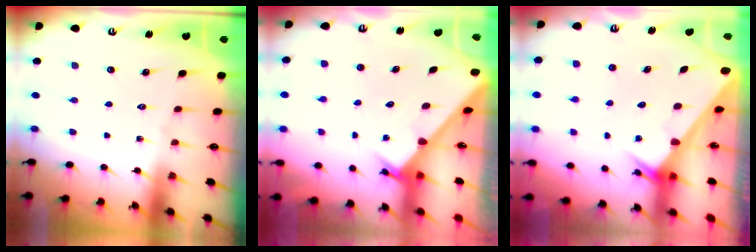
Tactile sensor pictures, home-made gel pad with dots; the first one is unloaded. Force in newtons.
{"total": 2.4, "press": 2.4, "slide": 0.2}
{"total": 2.5, "press": 2.5, "slide": 0.1}